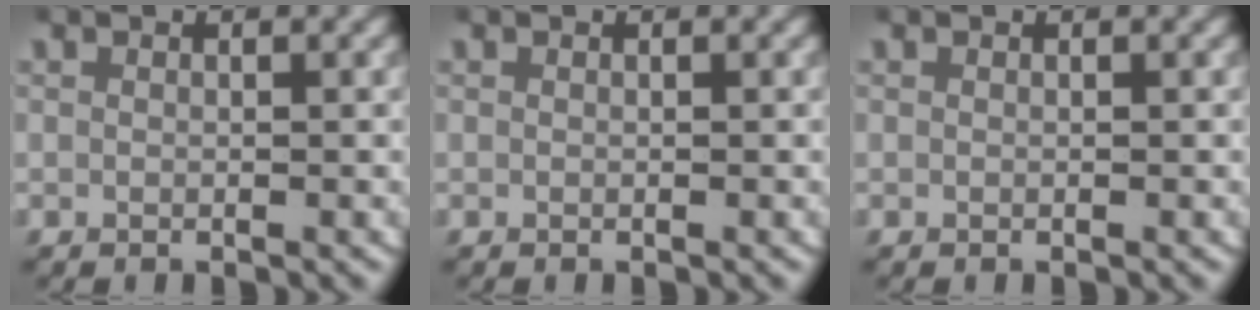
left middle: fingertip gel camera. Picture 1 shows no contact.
{"total": 0.0}
{"total": 0.0}